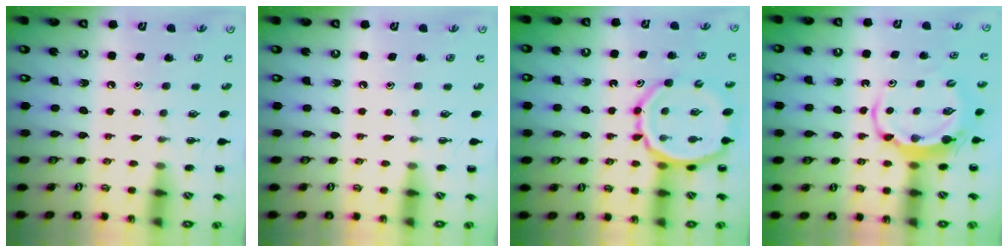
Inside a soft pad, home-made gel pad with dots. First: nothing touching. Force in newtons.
{"total": 0.0}
{"total": 12.2, "press": 11.6, "slide": 3.5}
{"total": 5.6, "press": 5.5, "slide": 0.6}